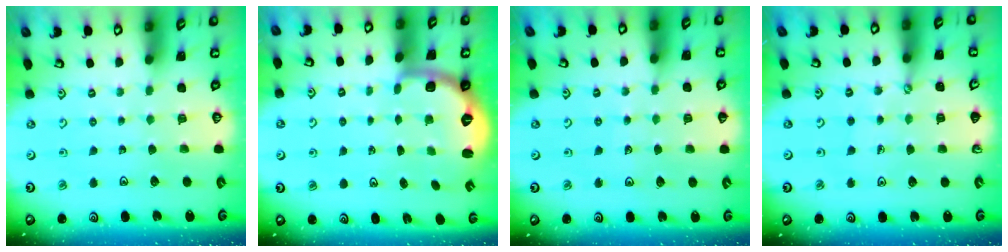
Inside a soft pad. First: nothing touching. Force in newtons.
{"total": 2.6, "press": 1.6, "slide": 2.1}
{"total": 3.7, "press": 3.6, "slide": 0.6}
{"total": 2.5, "press": 2.5, "slide": 0.2}